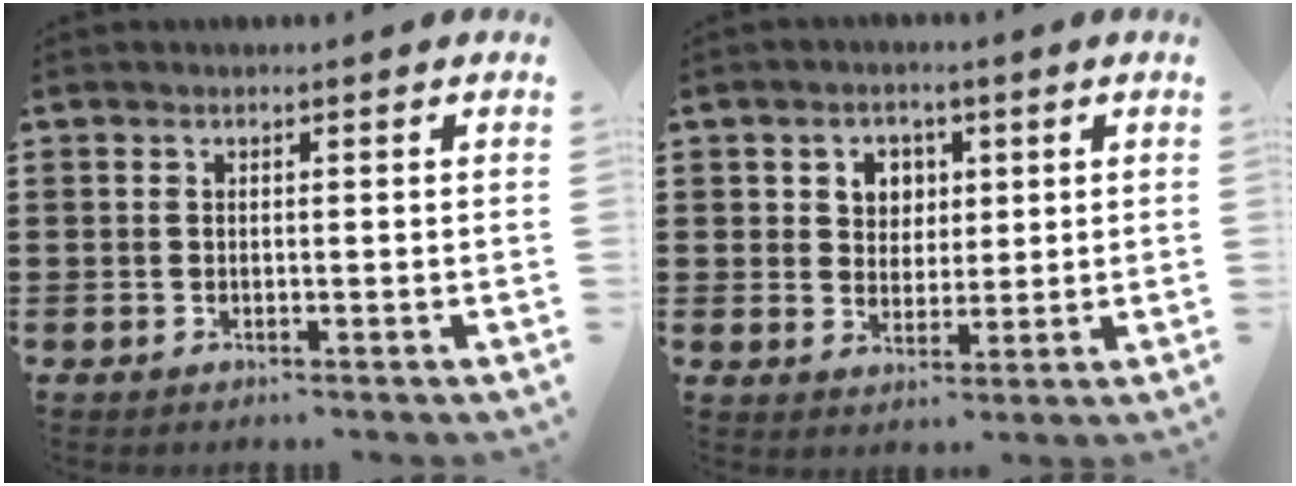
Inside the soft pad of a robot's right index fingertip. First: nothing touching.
{"total": 3.8, "force": [1.4, 3.4, 1.0], "torque": [-0.027, 0.011, 0.020]}